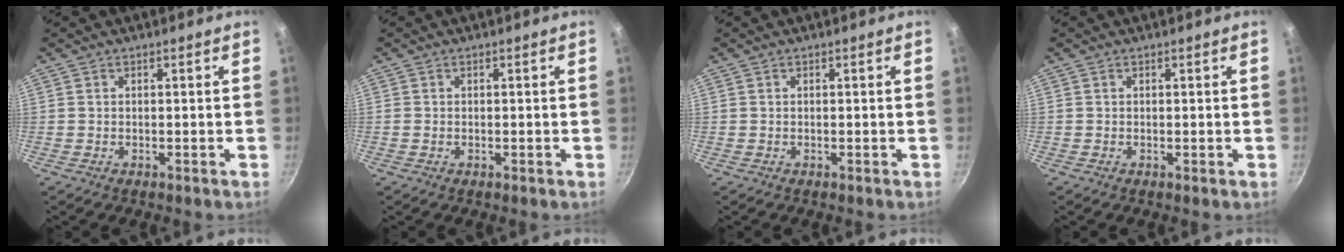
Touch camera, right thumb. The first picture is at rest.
{"total": 0.0}
{"total": 0.0}
{"total": 0.0}